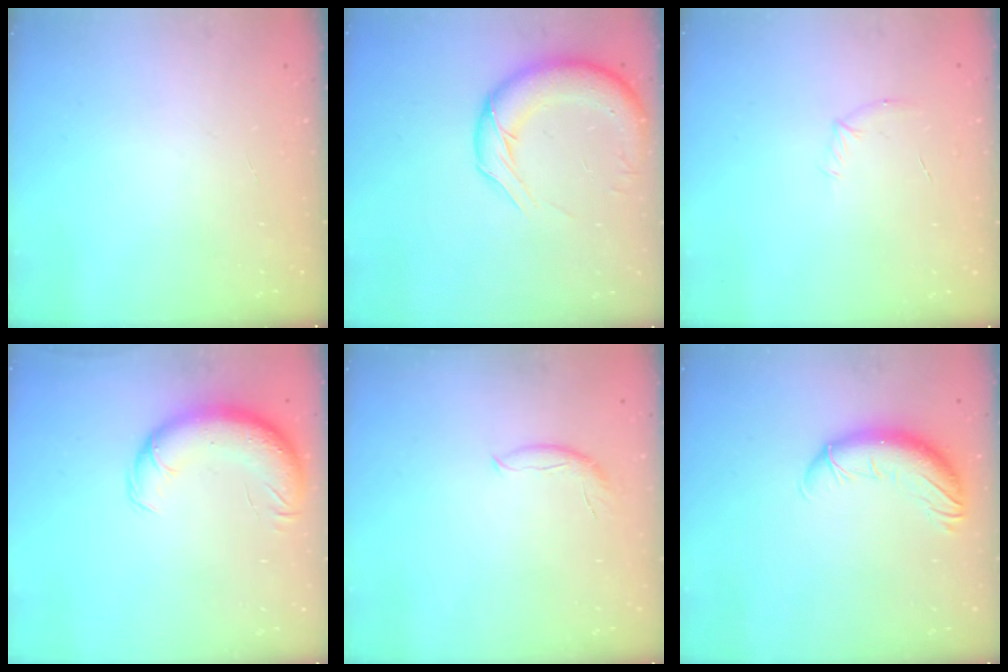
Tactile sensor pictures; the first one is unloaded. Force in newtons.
{"total": 13.8, "press": 13.4, "slide": 3.5}
{"total": 5.0, "press": 4.9, "slide": 1.3}
{"total": 12.5, "press": 12.1, "slide": 3.0}
{"total": 5.7, "press": 5.6, "slide": 0.6}
{"total": 11.0, "press": 10.8, "slide": 1.9}